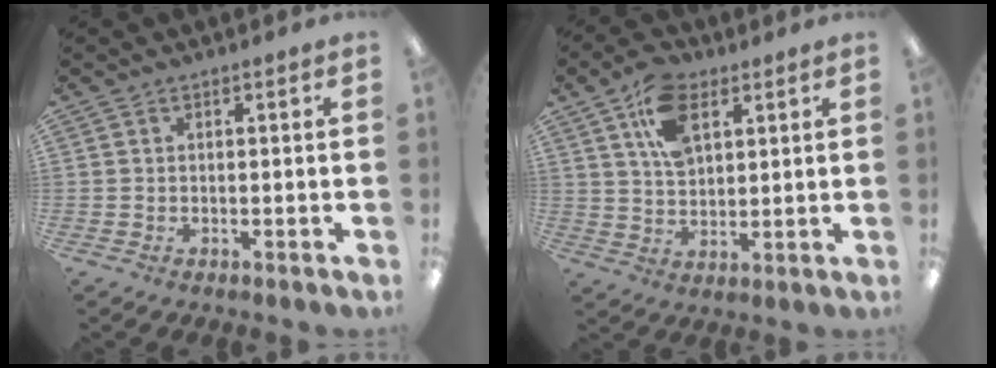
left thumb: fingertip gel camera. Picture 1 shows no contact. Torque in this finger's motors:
{"motor_torque": [0.33, 0.35, -0.12, -0.11, 0.12]}